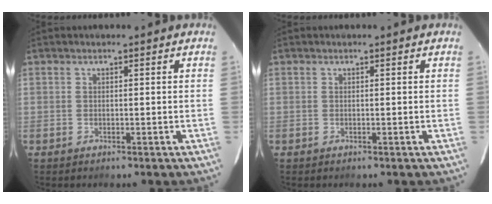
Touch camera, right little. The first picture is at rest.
{"total": 0.0}